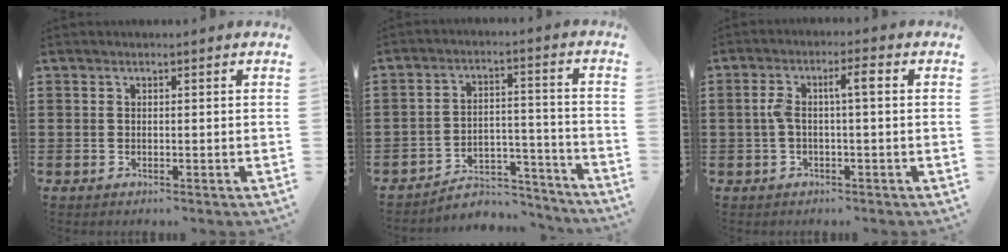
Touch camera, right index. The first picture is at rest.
{"total": 5.5, "force": [-5.0, 1.8, 1.3], "torque": [-0.023, 0.015, -0.099]}
{"total": 4.1, "force": [0.0, 0.8, 4.1], "torque": [-0.084, 0.005, -0.007]}